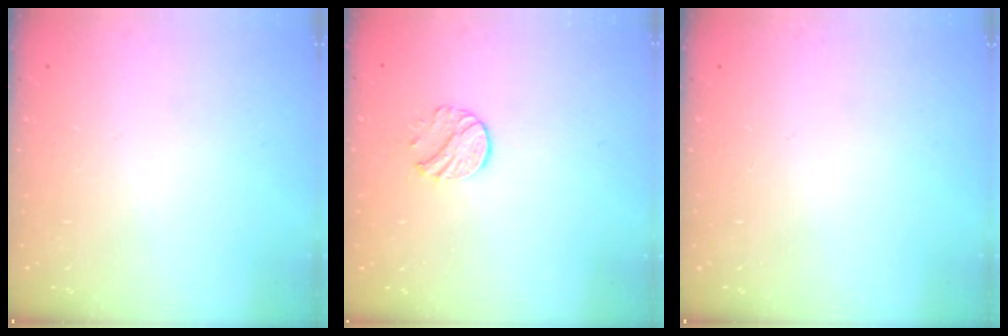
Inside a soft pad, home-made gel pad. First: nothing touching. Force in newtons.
{"total": 7.6, "press": 7.6, "slide": 0.2}
{"total": 0.0}